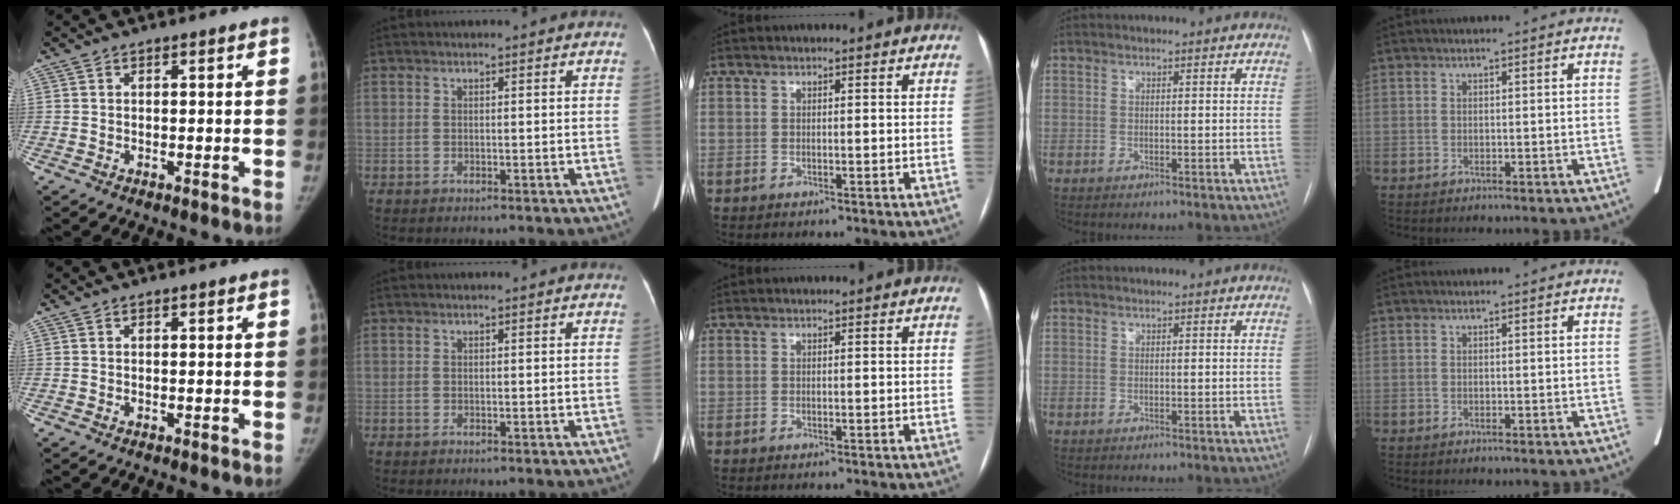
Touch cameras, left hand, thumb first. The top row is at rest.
{}